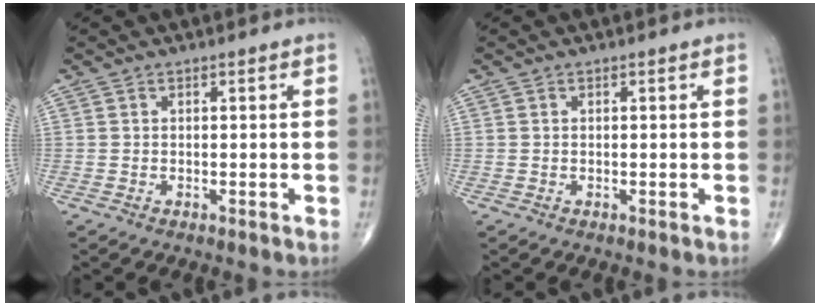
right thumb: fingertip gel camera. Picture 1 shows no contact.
{"total": 0.0}